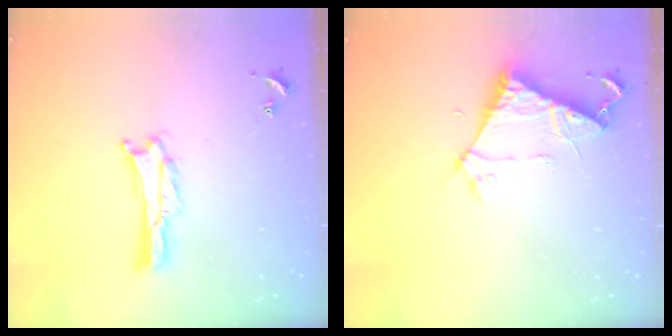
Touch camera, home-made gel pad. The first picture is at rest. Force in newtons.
{"total": 6.5, "press": 6.5, "slide": 0.5}